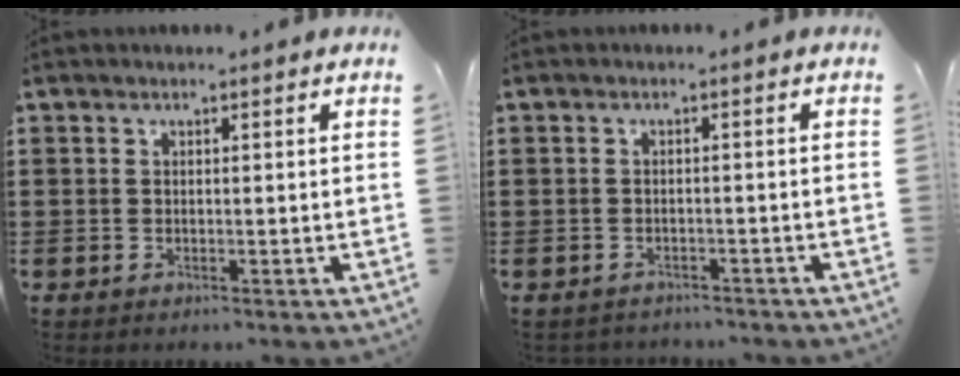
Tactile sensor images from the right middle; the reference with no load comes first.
{"total": 1.1, "force": [-1.1, 0.2, -0.1], "torque": [-0.004, 0.001, -0.025]}